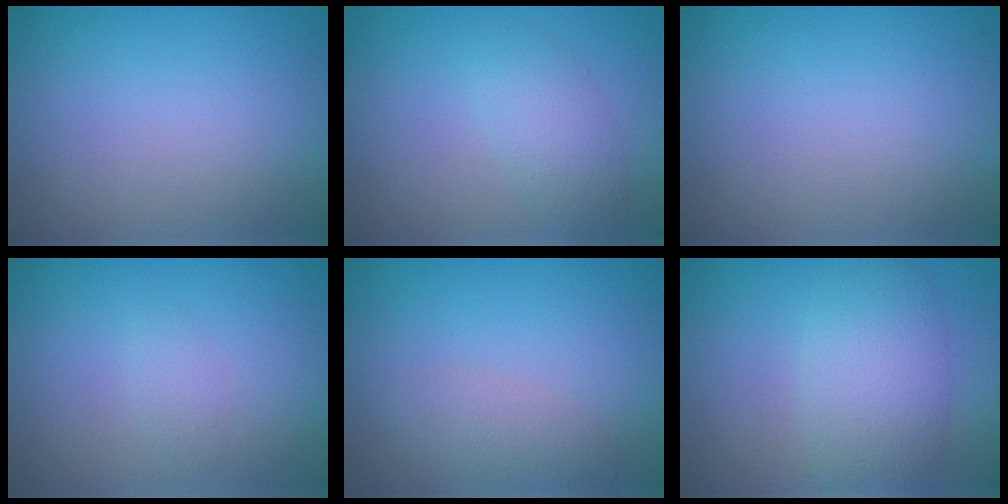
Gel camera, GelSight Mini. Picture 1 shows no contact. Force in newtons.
{"total": 2.5, "press": 2.5, "slide": 0.0}
{"total": 0.0}
{"total": 1.0, "press": 1.0, "slide": 0.1}
{"total": 2.0, "press": 2.0, "slide": 0.0}
{"total": 5.2, "press": 5.2, "slide": 0.1}